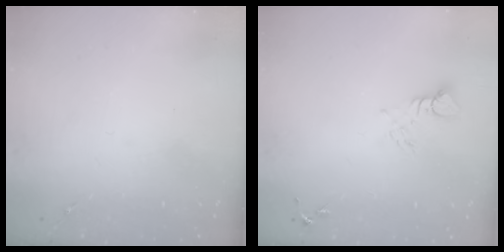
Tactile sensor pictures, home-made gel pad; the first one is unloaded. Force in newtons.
{"total": 4.1, "press": 4.1, "slide": 0.2}